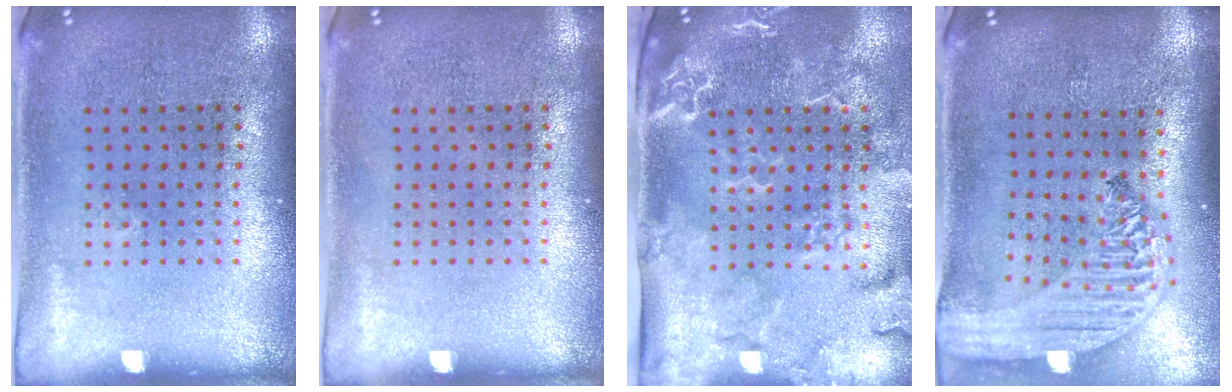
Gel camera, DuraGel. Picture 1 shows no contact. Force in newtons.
{"total": 0.0}
{"total": 2.9, "press": 2.4, "slide": 1.6}
{"total": 2.5, "press": 2.1, "slide": 1.4}